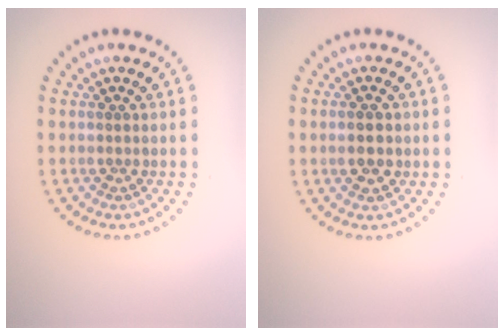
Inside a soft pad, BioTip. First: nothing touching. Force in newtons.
{"total": 2.5, "press": 2.5, "slide": 0.1}